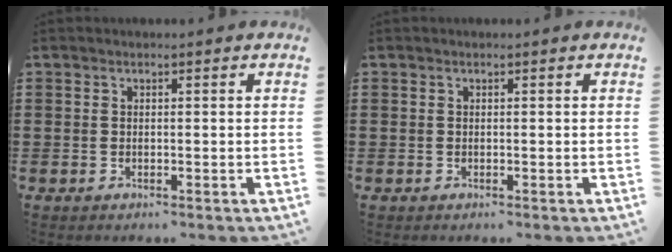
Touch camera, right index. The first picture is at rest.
{"total": 0.0}